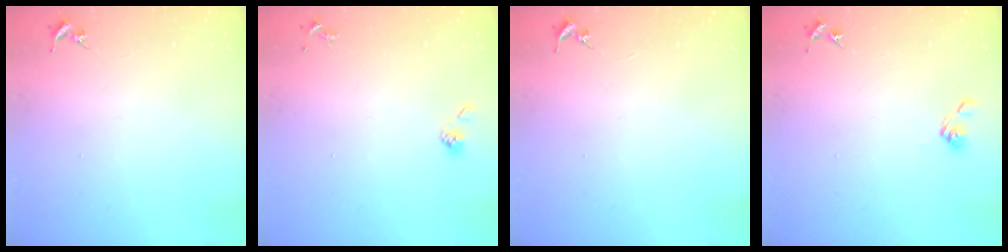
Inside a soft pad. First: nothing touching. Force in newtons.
{"total": 4.2, "press": 4.0, "slide": 1.1}
{"total": 0.0}
{"total": 5.2, "press": 4.8, "slide": 2.1}